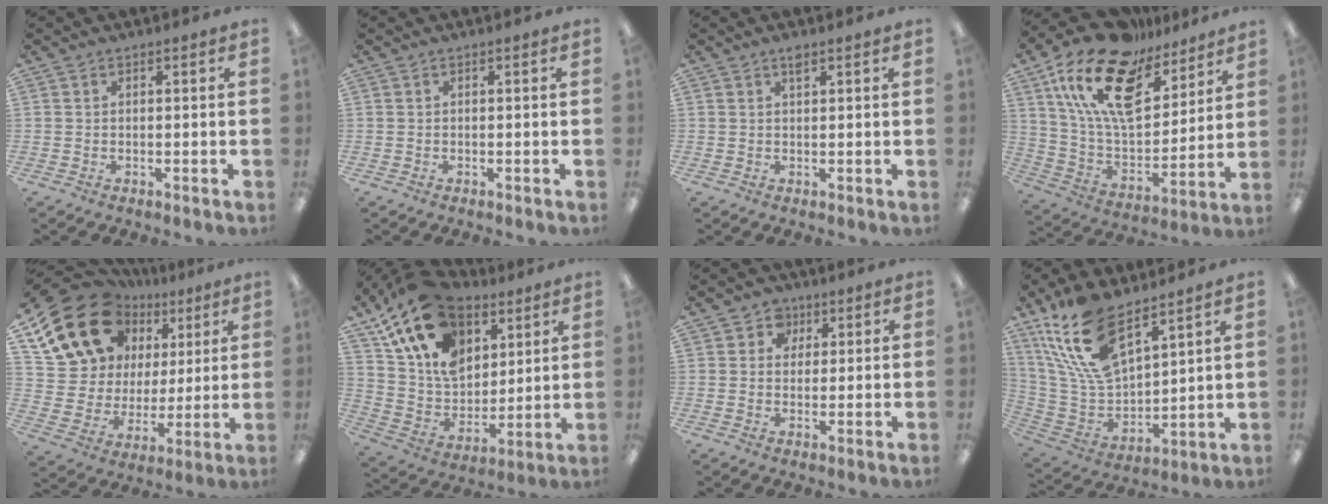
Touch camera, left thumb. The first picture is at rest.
{"total": 0.0}
{"total": 1.5, "force": [1.0, 0.3, 1.1], "torque": [-0.019, -0.004, 0.015]}
{"total": 21.4, "force": [13.0, 10.4, 13.4], "torque": [-0.270, -0.078, 0.225]}
{"total": 19.5, "force": [11.6, 13.6, 7.9], "torque": [-0.157, -0.065, 0.229]}
{"total": 20.6, "force": [11.5, 13.6, 10.4], "torque": [-0.206, -0.054, 0.215]}
{"total": 4.5, "force": [2.0, 4.0, 0.7], "torque": [-0.007, -0.006, 0.032]}
{"total": 19.2, "force": [12.6, 8.7, 11.6], "torque": [-0.260, -0.066, 0.229]}